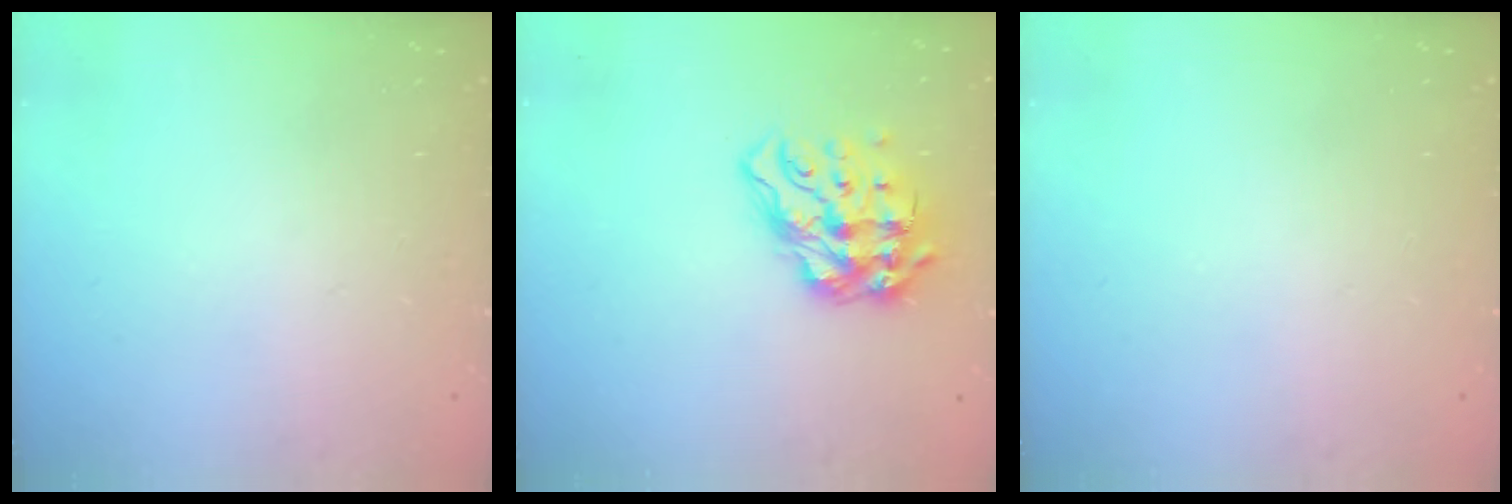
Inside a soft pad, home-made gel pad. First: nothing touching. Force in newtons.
{"total": 12.6, "press": 12.5, "slide": 1.6}
{"total": 0.0}